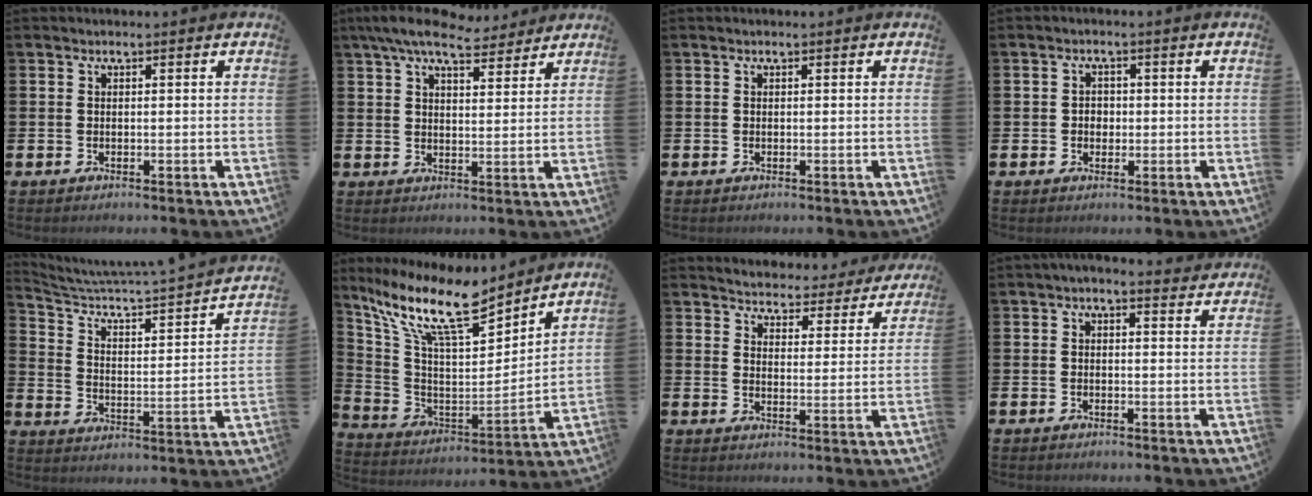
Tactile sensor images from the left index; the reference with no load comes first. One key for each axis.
{"total": 7.6, "fx": 6.7, "fy": 2.0, "fz": 3.0, "tx": -0.071, "ty": -0.025, "tz": 0.123}
{"total": 0.0}
{"total": 1.9, "fx": -0.1, "fy": 1.6, "fz": 0.9, "tx": -0.004, "ty": 0.002, "tz": -0.008}
{"total": 5.4, "fx": 4.8, "fy": 0.2, "fz": 2.4, "tx": -0.072, "ty": -0.050, "tz": 0.071}
{"total": 13.5, "fx": 10.6, "fy": 3.6, "fz": 7.5, "tx": -0.185, "ty": -0.064, "tz": 0.184}
{"total": 4.4, "fx": 4.3, "fy": 0.8, "fz": -0.1, "tx": -0.018, "ty": -0.040, "tz": 0.070}
{"total": 1.2, "fx": 0.9, "fy": 0.4, "fz": 0.6, "tx": -0.001, "ty": -0.001, "tz": 0.014}